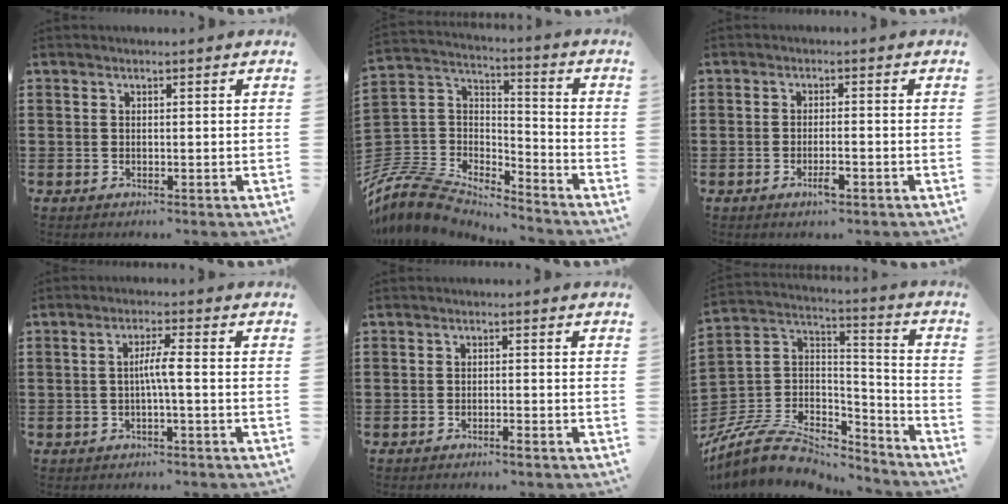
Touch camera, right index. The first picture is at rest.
{"total": 9.2, "force": [-8.4, 3.0, 2.4], "torque": [-0.082, 0.001, -0.176]}
{"total": 2.7, "force": [-1.5, 0.5, 2.2], "torque": [-0.043, -0.002, -0.029]}
{"total": 3.3, "force": [-0.5, 0.0, 3.2], "torque": [-0.061, -0.001, -0.012]}
{"total": 1.2, "force": [-1.0, 0.0, 0.6], "torque": [-0.012, -0.002, -0.019]}
{"total": 10.1, "force": [-7.8, 4.8, 4.3], "torque": [-0.100, 0.017, -0.151]}